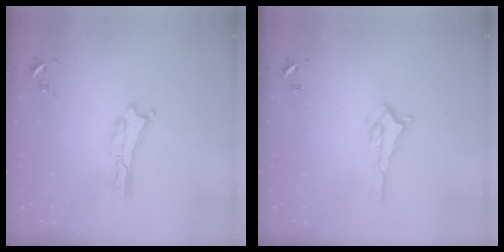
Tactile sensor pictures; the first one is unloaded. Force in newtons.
{"total": 1.5, "press": 1.4, "slide": 0.2}